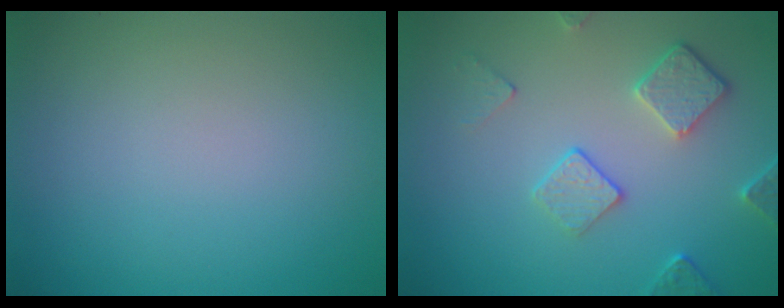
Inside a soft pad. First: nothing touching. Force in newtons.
{"total": 3.8, "press": 3.2, "slide": 2.0}